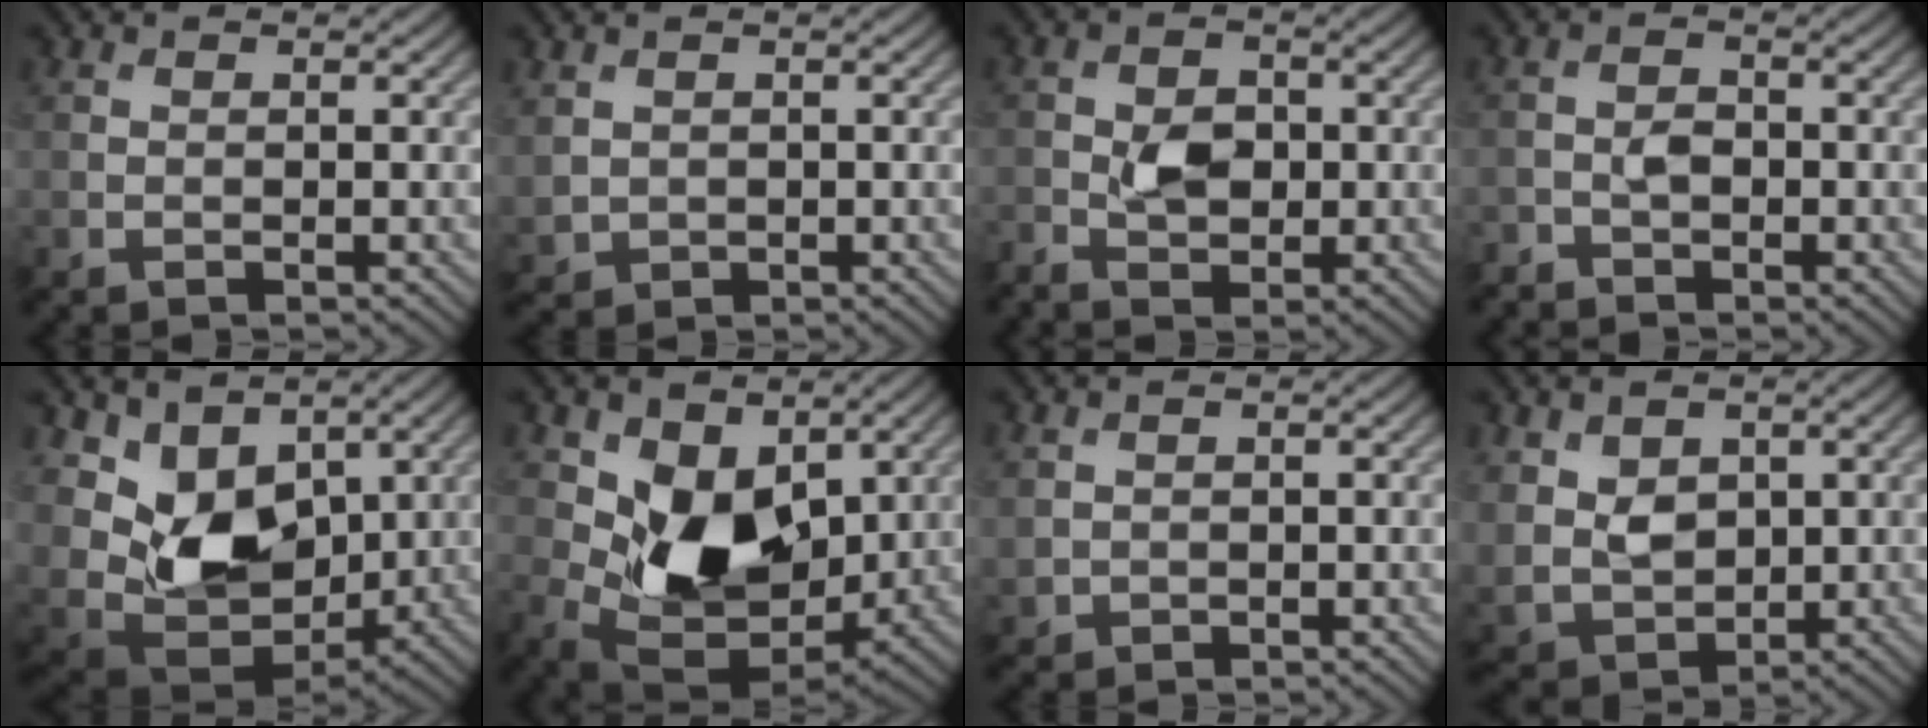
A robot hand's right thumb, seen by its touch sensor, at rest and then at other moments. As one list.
[{"total": 1.8, "force": [0.7, 1.5, 0.7], "torque": [-0.026, -0.006, 0.018]}, {"total": 3.5, "force": [-0.9, 2.4, 2.3], "torque": [-0.047, -0.002, -0.018]}, {"total": 2.3, "force": [-1.7, 1.2, 1.0], "torque": [-0.020, 0.002, -0.040]}, {"total": 9.8, "force": [3.8, 6.7, 6.1], "torque": [-0.147, -0.021, 0.067]}, {"total": 10.1, "force": [2.3, 6.7, 7.2], "torque": [-0.148, -0.023, 0.038]}, {"total": 1.3, "force": [0.5, 1.1, 0.4], "torque": [-0.014, -0.005, 0.015]}, {"total": 5.5, "force": [1.8, 4.1, 3.2], "torque": [-0.096, -0.006, 0.039]}]